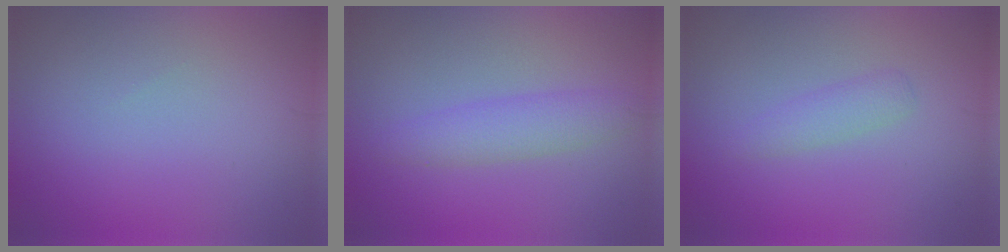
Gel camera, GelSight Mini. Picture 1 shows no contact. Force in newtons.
{"total": 2.5, "press": 2.5, "slide": 0.1}
{"total": 1.4, "press": 1.4, "slide": 0.0}